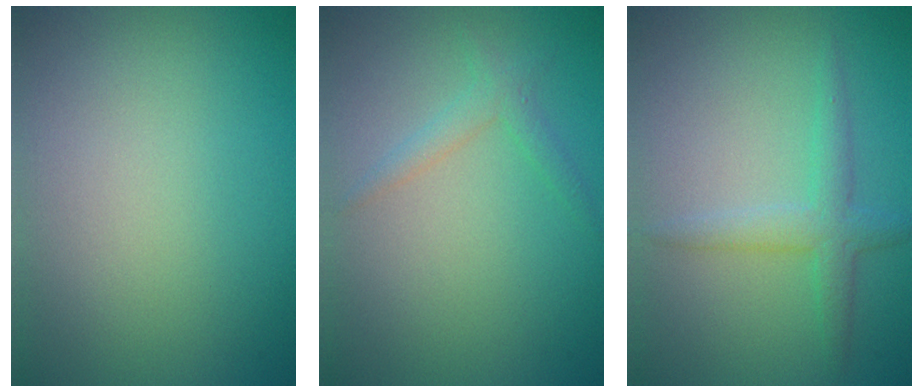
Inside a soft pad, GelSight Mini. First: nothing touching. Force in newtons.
{"total": 1.4, "press": 1.4, "slide": 0.1}
{"total": 2.5, "press": 2.5, "slide": 0.1}